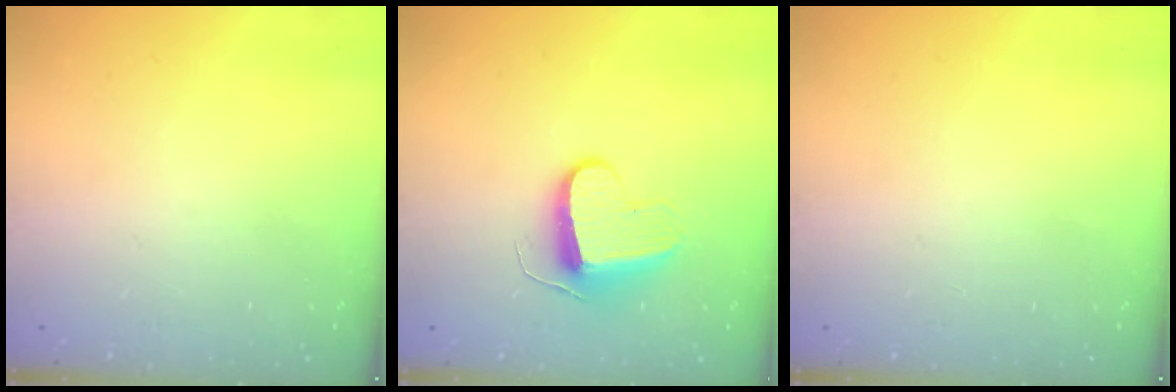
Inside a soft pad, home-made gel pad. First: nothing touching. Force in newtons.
{"total": 9.0, "press": 9.0, "slide": 0.1}
{"total": 0.0}